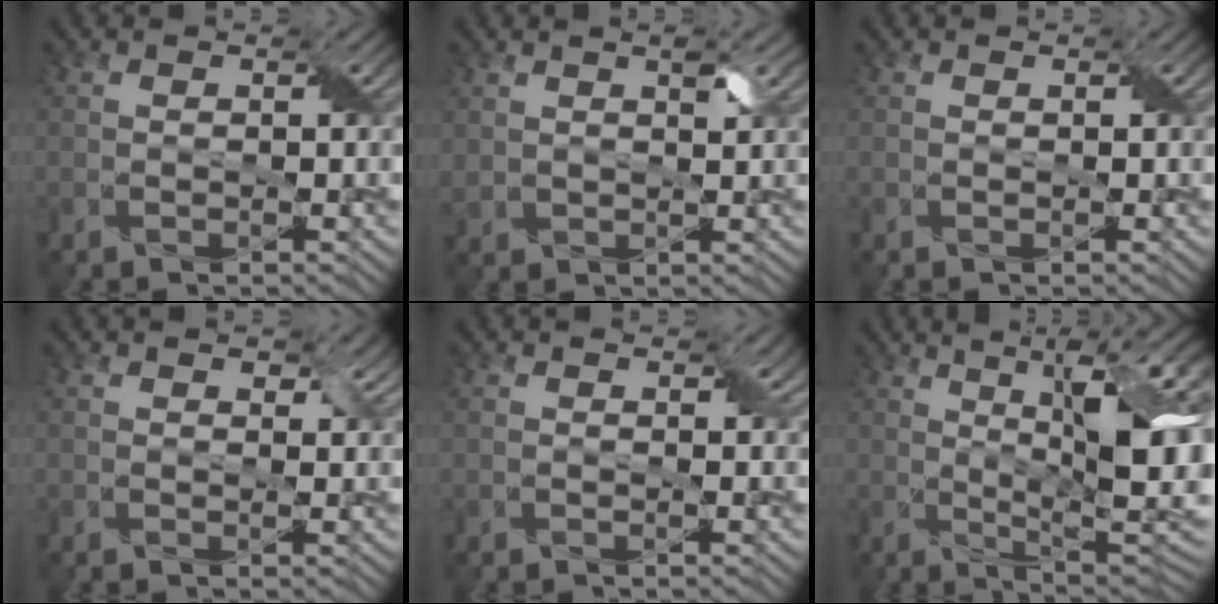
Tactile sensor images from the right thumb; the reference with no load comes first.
{"total": 3.3, "force": [1.8, 1.7, 2.2], "torque": [-0.054, 0.001, 0.037]}
{"total": 0.0}
{"total": 2.6, "force": [1.6, 1.4, 1.6], "torque": [-0.026, -0.004, 0.028]}
{"total": 1.4, "force": [0.8, 0.8, 0.9], "torque": [-0.013, -0.003, 0.015]}
{"total": 16.7, "force": [4.0, 5.3, 15.3], "torque": [-0.223, 0.026, 0.065]}